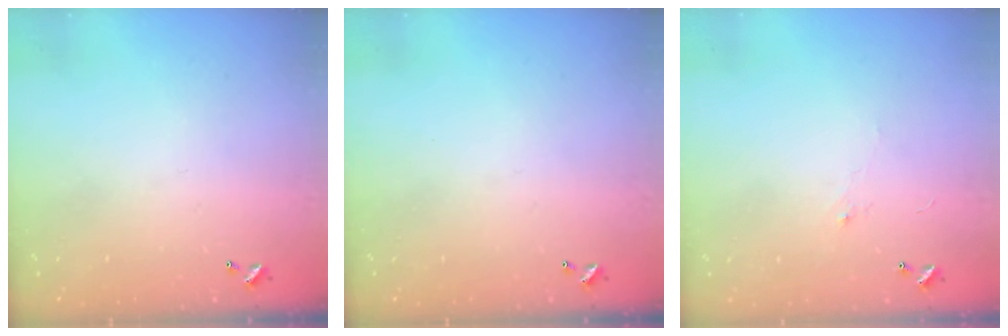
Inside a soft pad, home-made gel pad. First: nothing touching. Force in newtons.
{"total": 0.0}
{"total": 0.7, "press": 0.4, "slide": 0.6}